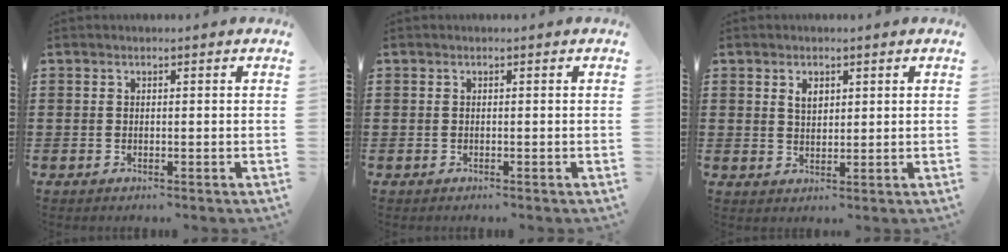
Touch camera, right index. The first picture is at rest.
{"total": 0.0}
{"total": 2.4, "force": [1.1, 1.5, 1.5], "torque": [-0.033, 0.006, 0.021]}